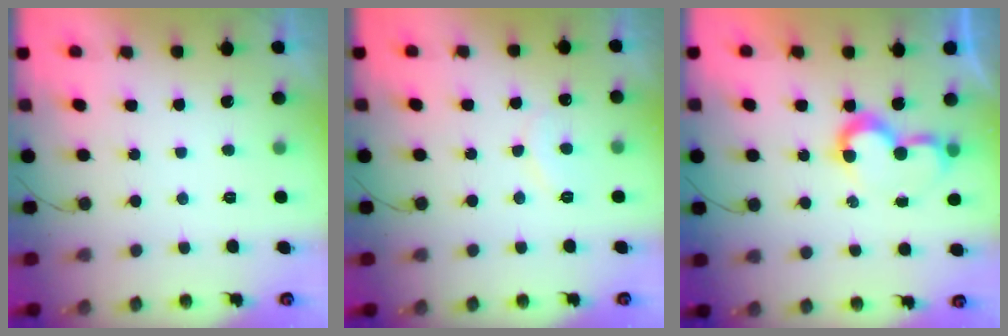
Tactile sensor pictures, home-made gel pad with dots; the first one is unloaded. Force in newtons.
{"total": 6.8, "press": 6.8, "slide": 0.4}
{"total": 7.5, "press": 7.4, "slide": 0.9}